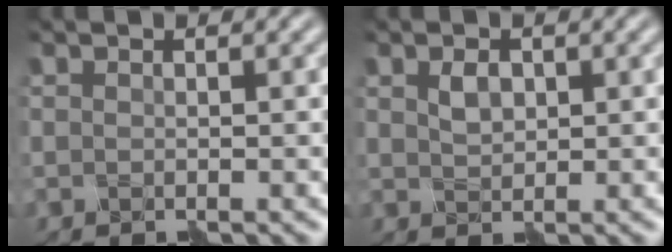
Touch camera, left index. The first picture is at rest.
{"total": 1.5, "force": [0.4, 1.1, 1.0], "torque": [-0.022, -0.001, 0.010]}